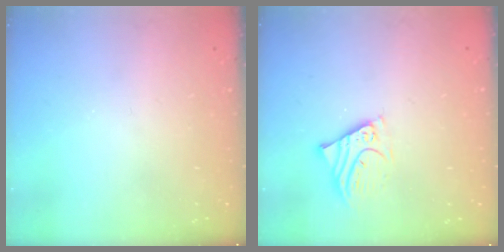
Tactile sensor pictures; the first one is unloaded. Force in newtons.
{"total": 5.0, "press": 5.0, "slide": 0.6}